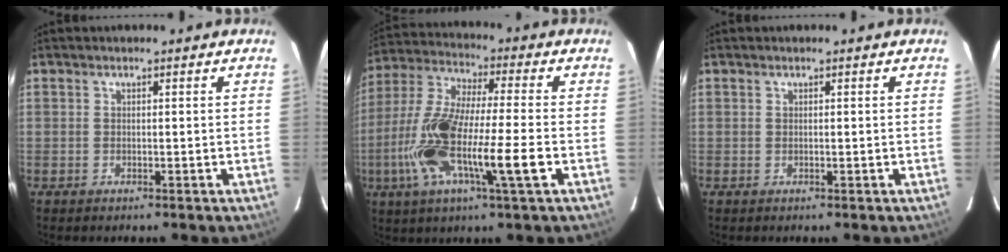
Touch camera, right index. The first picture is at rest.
{"total": 16.5, "force": [-4.6, 1.4, 15.8], "torque": [-0.325, -0.014, -0.090]}
{"total": 0.0}